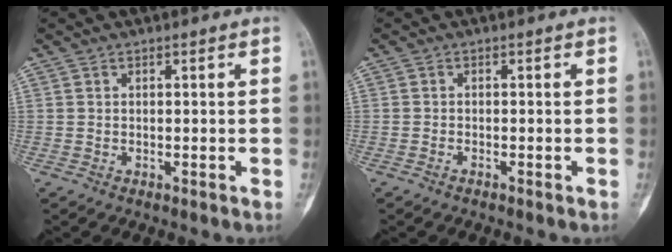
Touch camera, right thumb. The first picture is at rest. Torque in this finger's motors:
{"motor_torque": [-0.30, -0.11, -0.30, 0.11, 0.05]}